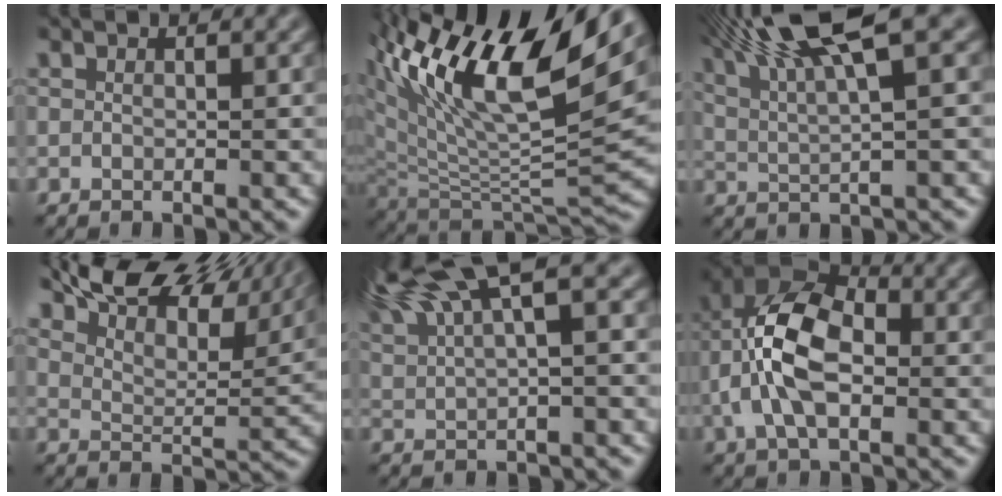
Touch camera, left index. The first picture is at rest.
{"total": 14.9, "force": [8.3, 5.4, 11.2], "torque": [-0.224, 0.021, 0.155]}
{"total": 9.4, "force": [5.5, 1.9, 7.4], "torque": [-0.114, 0.024, 0.094]}
{"total": 11.7, "force": [9.7, 3.5, 5.6], "torque": [-0.098, 0.013, 0.155]}
{"total": 9.8, "force": [6.3, 2.4, 7.1], "torque": [-0.135, 0.027, 0.108]}
{"total": 8.8, "force": [-0.7, 5.0, 7.2], "torque": [-0.152, 0.015, -0.026]}